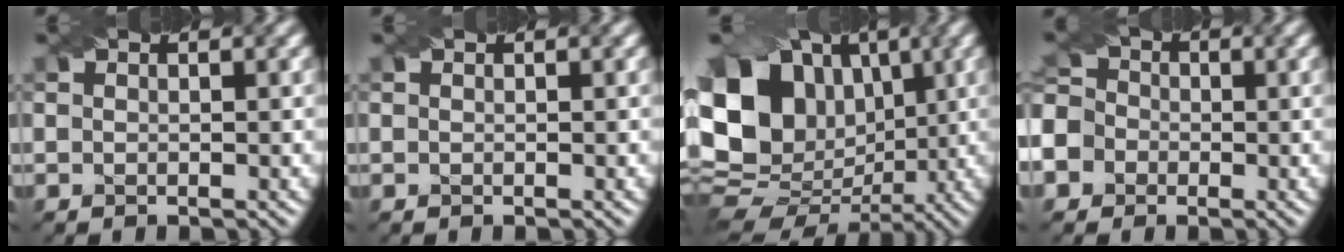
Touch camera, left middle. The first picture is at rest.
{"total": 0.0}
{"total": 16.4, "force": [1.1, 13.2, 9.7], "torque": [-0.188, 0.009, 0.024]}
{"total": 8.8, "force": [-4.0, 7.4, 2.6], "torque": [-0.072, -0.005, -0.097]}